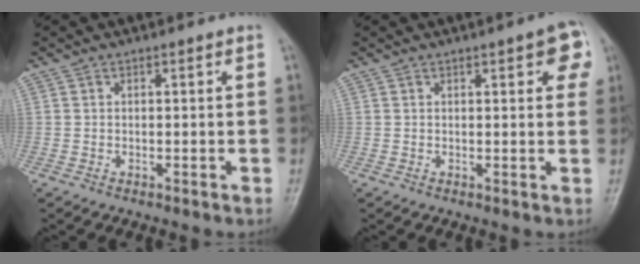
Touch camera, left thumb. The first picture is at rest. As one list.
[{"total": 5.7, "force": [2.3, 1.8, 5.0], "torque": [-0.044, -0.001, 0.018]}]